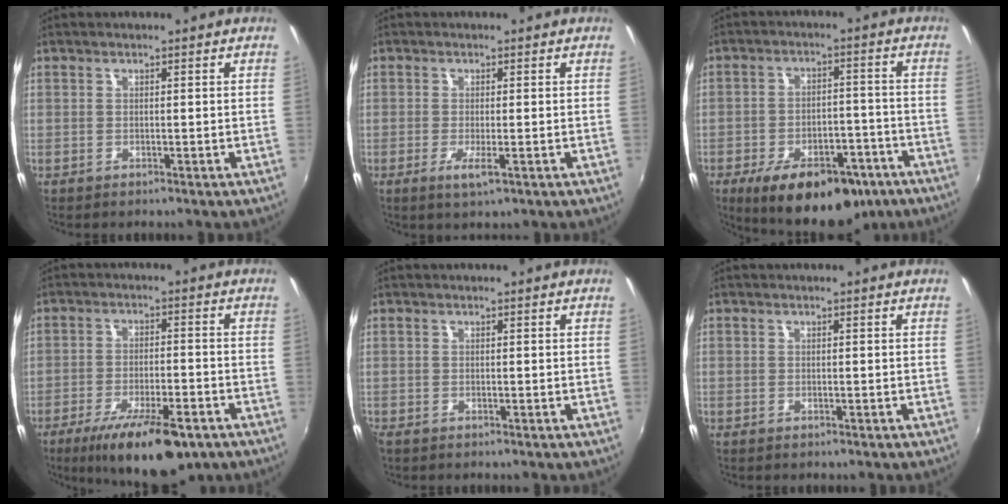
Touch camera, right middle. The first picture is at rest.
{"total": 3.0, "force": [-1.2, 0.4, 2.8], "torque": [-0.059, -0.011, -0.022]}
{"total": 17.5, "force": [-11.2, 8.2, 10.7], "torque": [-0.187, -0.010, -0.151]}
{"total": 15.7, "force": [-10.2, 4.6, 11.0], "torque": [-0.201, -0.034, -0.156]}
{"total": 0.9, "force": [-0.8, 0.4, 0.1], "torque": [-0.005, -0.005, -0.018]}
{"total": 0.7, "force": [-0.6, 0.5, 0.0], "torque": [-0.003, 0.003, -0.009]}